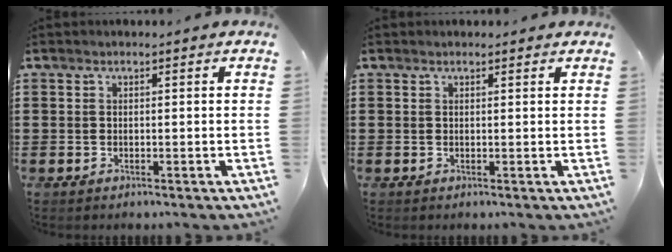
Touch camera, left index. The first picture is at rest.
{"total": 0.6, "force": [0.5, 0.3, 0.1], "torque": [-0.003, 0.004, 0.009]}